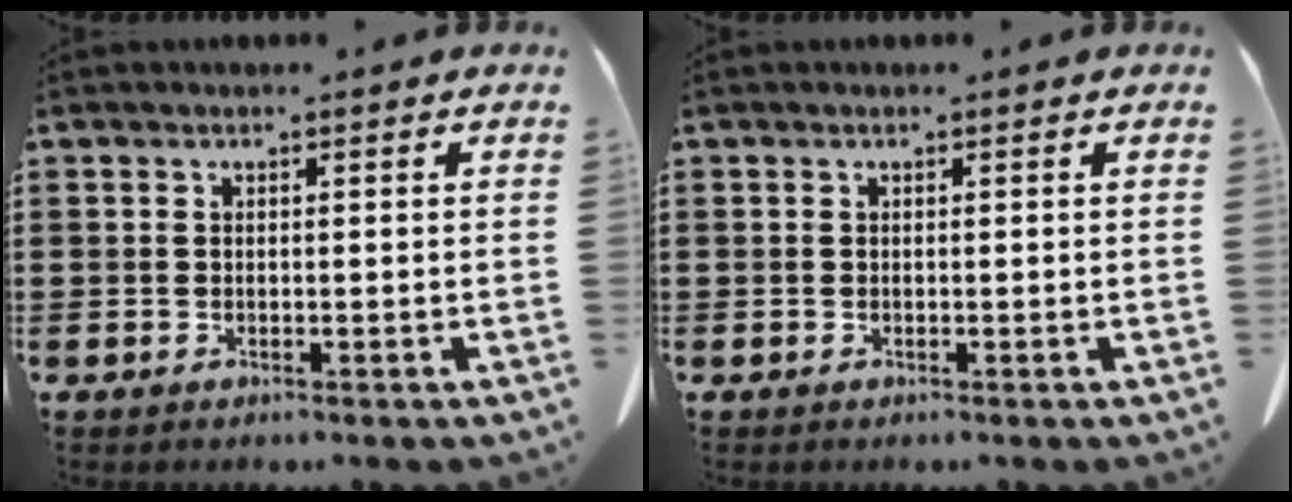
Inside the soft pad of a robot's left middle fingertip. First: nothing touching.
{"total": 0.0}